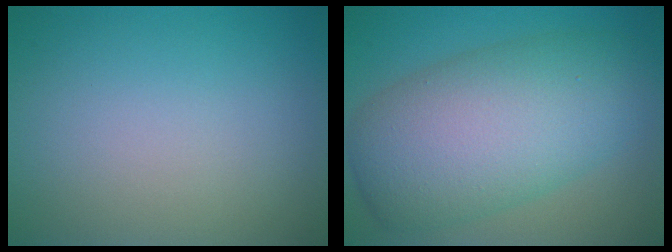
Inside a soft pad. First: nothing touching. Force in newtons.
{"total": 10.4, "press": 10.4, "slide": 0.4}